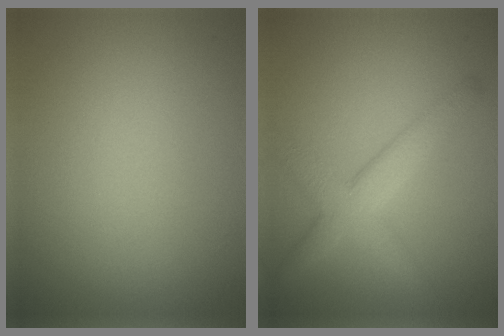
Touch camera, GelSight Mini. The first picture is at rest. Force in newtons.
{"total": 4.0, "press": 4.0, "slide": 0.1}